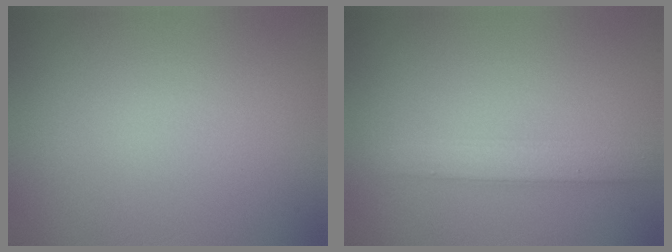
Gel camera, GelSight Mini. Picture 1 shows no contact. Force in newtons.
{"total": 2.6, "press": 2.6, "slide": 0.1}